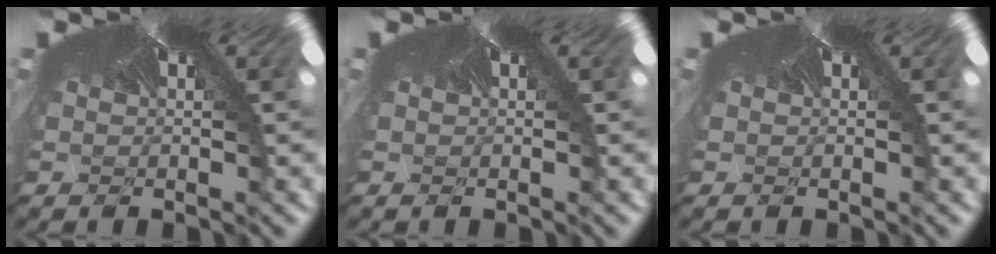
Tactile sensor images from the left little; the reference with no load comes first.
{"total": 0.0}
{"total": 0.0}